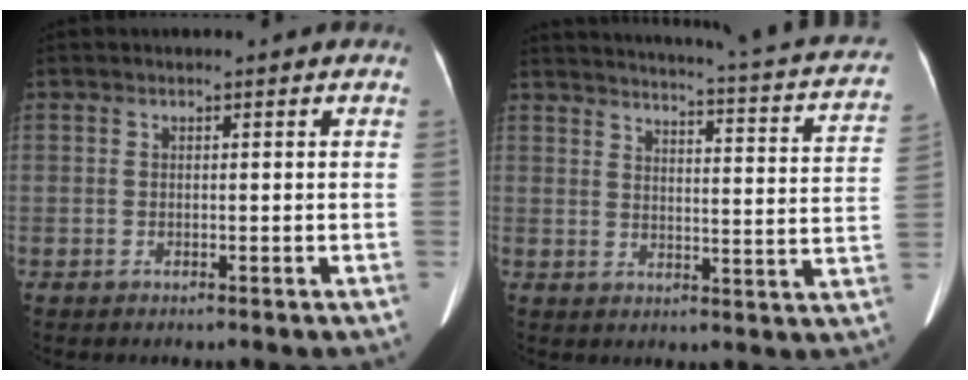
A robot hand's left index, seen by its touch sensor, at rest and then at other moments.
{"total": 24.0, "force": [21.0, 2.3, 11.2], "torque": [-0.152, -0.045, 0.234]}